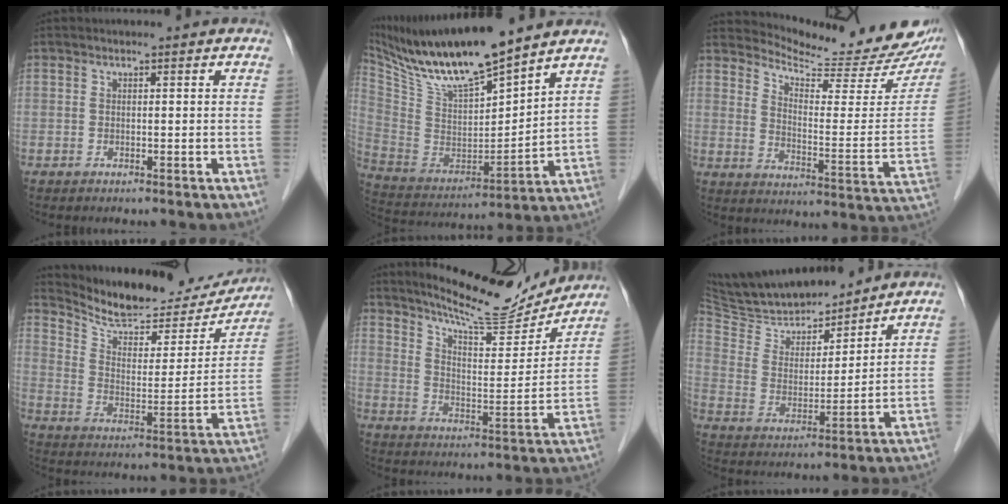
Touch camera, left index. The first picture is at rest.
{"total": 17.6, "force": [14.7, 1.6, 9.6], "torque": [-0.188, -0.008, 0.279]}
{"total": 19.9, "force": [18.7, 2.5, 6.5], "torque": [-0.094, -0.081, 0.234]}
{"total": 20.1, "force": [18.8, 5.1, 5.1], "torque": [-0.075, -0.024, 0.266]}
{"total": 16.5, "force": [15.5, 2.0, 5.2], "torque": [-0.087, -0.023, 0.226]}
{"total": 16.6, "force": [15.3, 3.4, 5.5], "torque": [-0.100, 0.006, 0.270]}